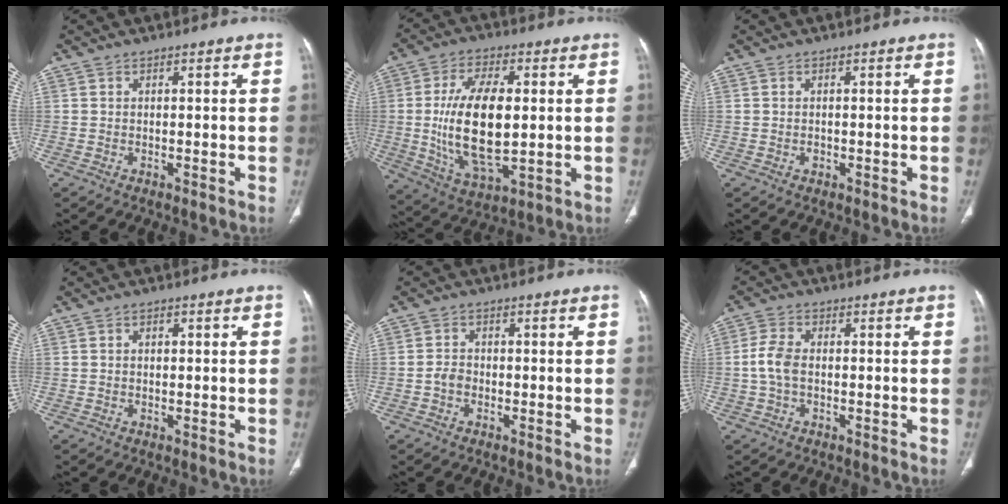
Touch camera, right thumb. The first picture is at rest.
{"total": 16.7, "force": [0.4, 7.7, 14.8], "torque": [-0.278, -0.012, 0.016]}
{"total": 0.5, "force": [-0.2, 0.3, 0.3], "torque": [-0.007, 0.000, -0.003]}
{"total": 1.1, "force": [0.1, 0.7, 0.8], "torque": [-0.013, 0.003, 0.002]}
{"total": 2.0, "force": [-0.8, 1.5, 1.1], "torque": [-0.016, 0.009, -0.019]}
{"total": 4.7, "force": [-0.5, 2.8, 3.8], "torque": [-0.088, 0.011, -0.013]}